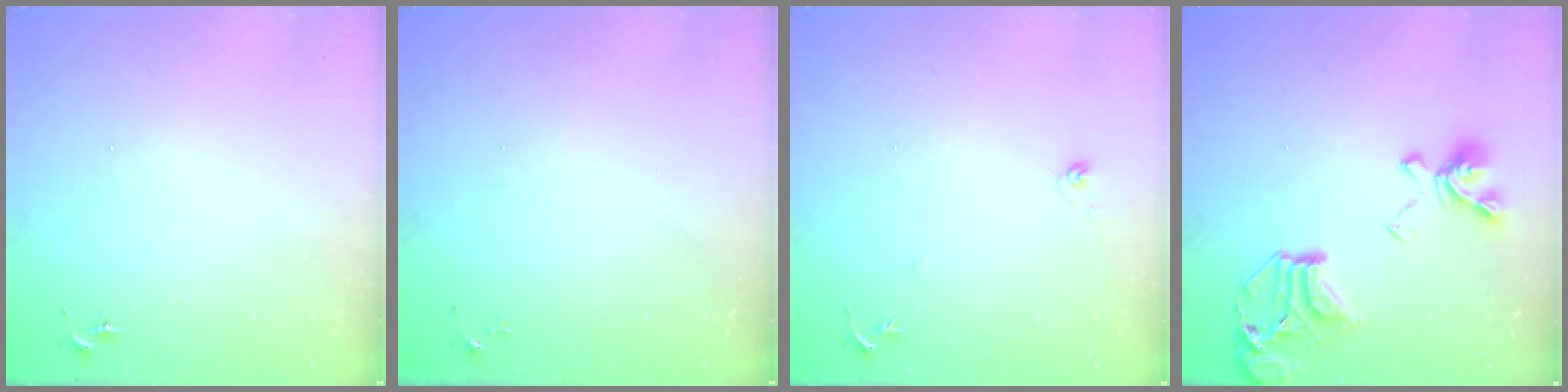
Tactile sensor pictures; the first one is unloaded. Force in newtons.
{"total": 3.5, "press": 3.5, "slide": 0.5}
{"total": 5.9, "press": 5.9, "slide": 0.6}
{"total": 19.6, "press": 19.5, "slide": 2.1}